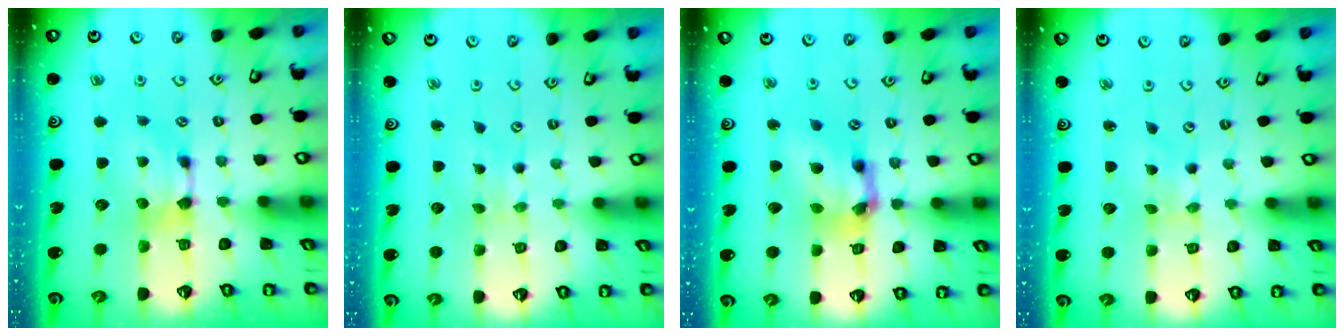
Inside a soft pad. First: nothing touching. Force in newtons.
{"total": 4.3, "press": 4.3, "slide": 0.2}
{"total": 6.7, "press": 6.3, "slide": 2.3}
{"total": 5.0, "press": 5.0, "slide": 0.8}